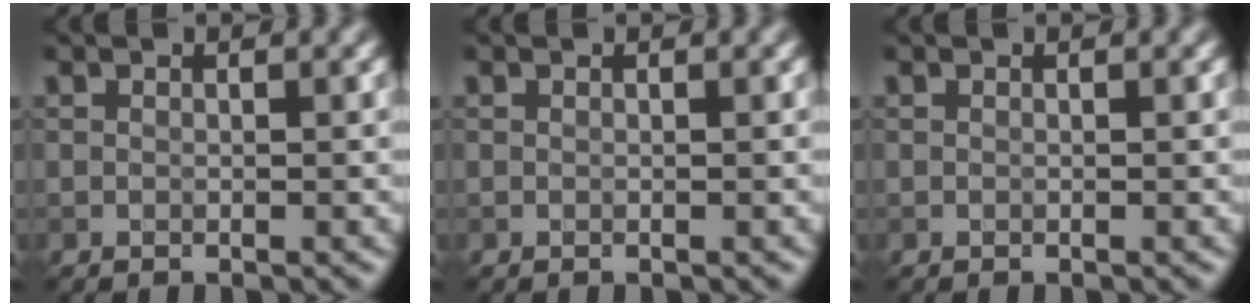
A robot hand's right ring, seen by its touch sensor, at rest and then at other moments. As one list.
[{"total": 0.0}, {"total": 0.0}]